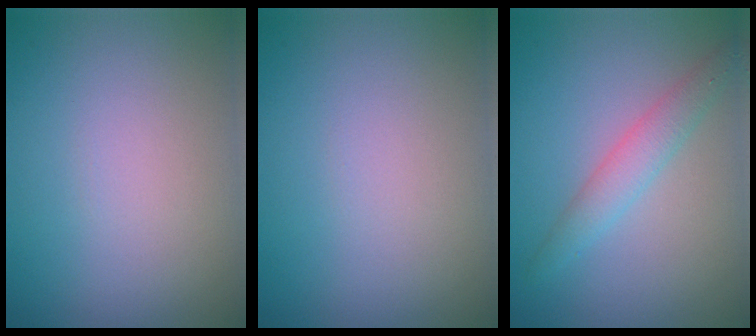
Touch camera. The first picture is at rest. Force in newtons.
{"total": 0.0}
{"total": 2.3, "press": 2.3, "slide": 0.1}